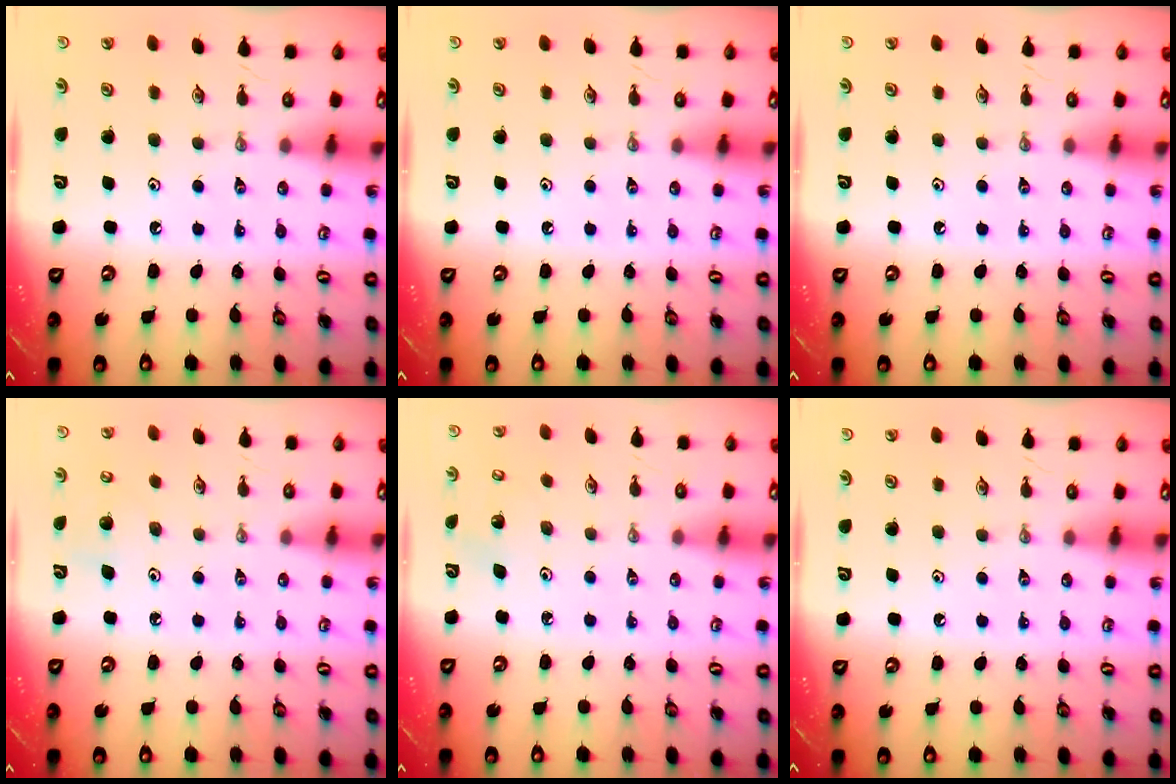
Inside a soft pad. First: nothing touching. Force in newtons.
{"total": 0.0}
{"total": 0.0}
{"total": 6.5, "press": 6.5, "slide": 0.6}
{"total": 3.7, "press": 3.7, "slide": 0.3}
{"total": 0.0}